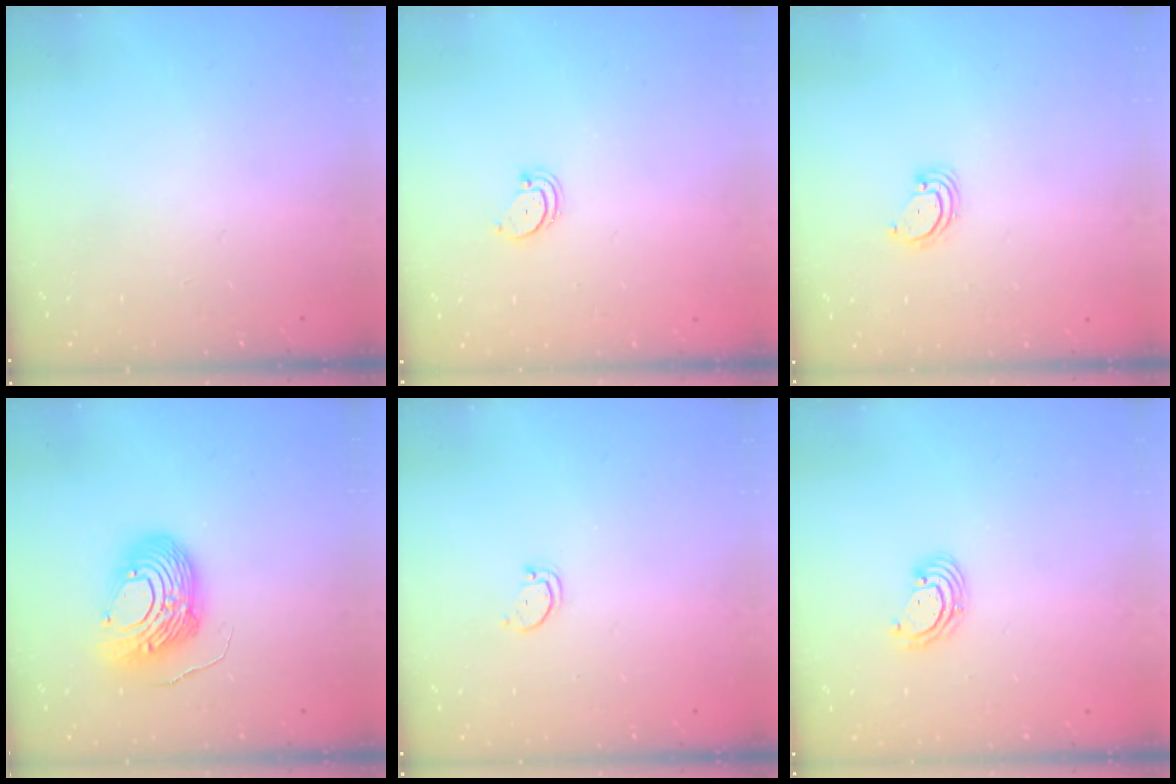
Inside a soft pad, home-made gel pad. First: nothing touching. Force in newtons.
{"total": 1.9, "press": 1.9, "slide": 0.2}
{"total": 2.9, "press": 2.9, "slide": 0.3}
{"total": 12.6, "press": 12.6, "slide": 1.4}
{"total": 1.8, "press": 1.8, "slide": 0.1}
{"total": 3.1, "press": 3.1, "slide": 0.1}